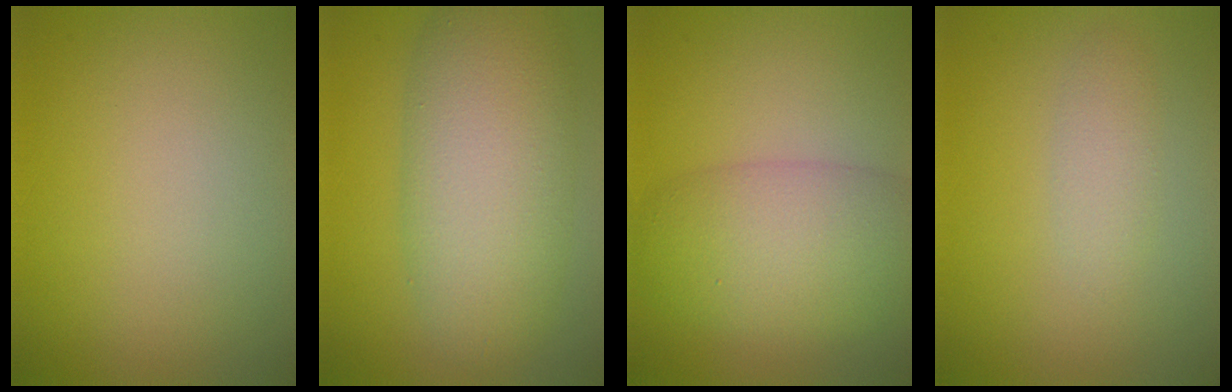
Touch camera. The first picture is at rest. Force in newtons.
{"total": 8.6, "press": 8.6, "slide": 0.2}
{"total": 6.6, "press": 6.6, "slide": 0.2}
{"total": 1.7, "press": 1.7, "slide": 0.0}